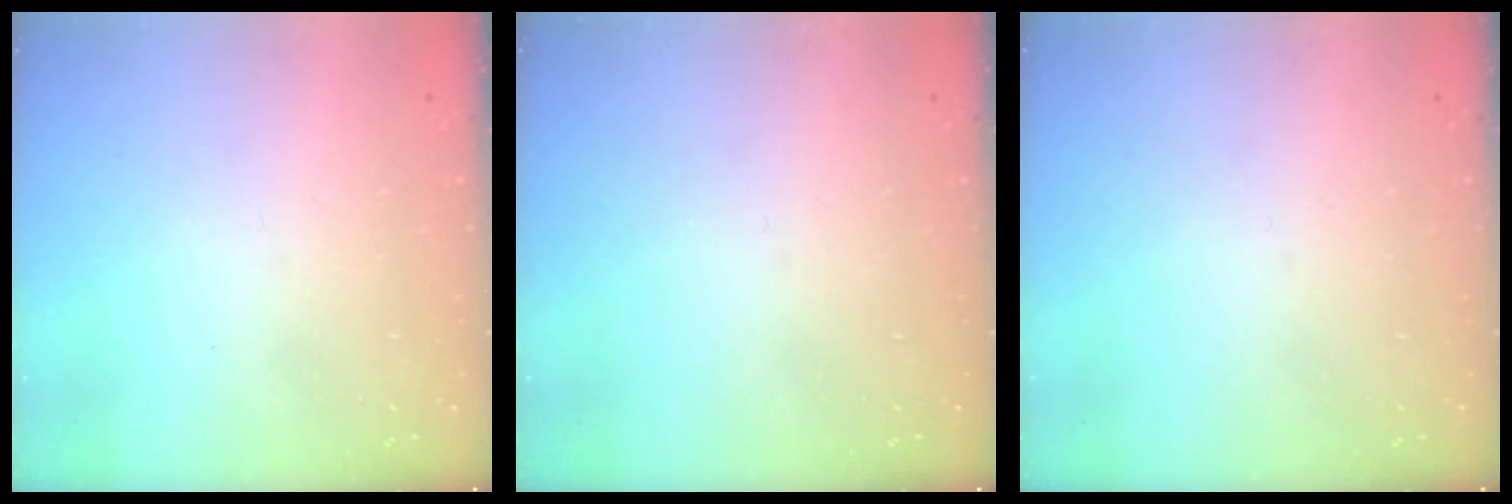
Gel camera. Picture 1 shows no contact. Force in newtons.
{"total": 0.0}
{"total": 0.0}